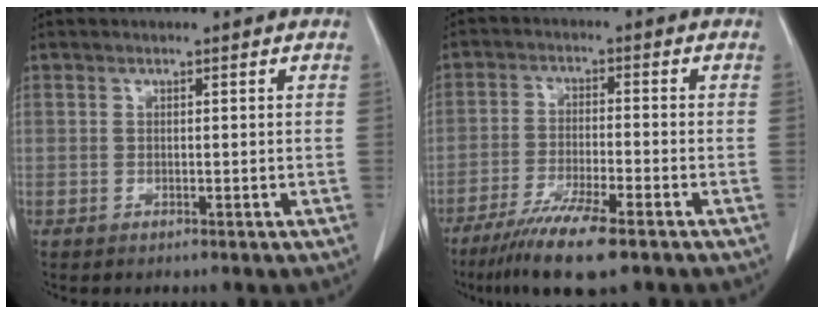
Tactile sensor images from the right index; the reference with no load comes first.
{"total": 9.8, "force": [-6.8, 0.6, 7.0], "torque": [-0.124, -0.026, -0.113]}